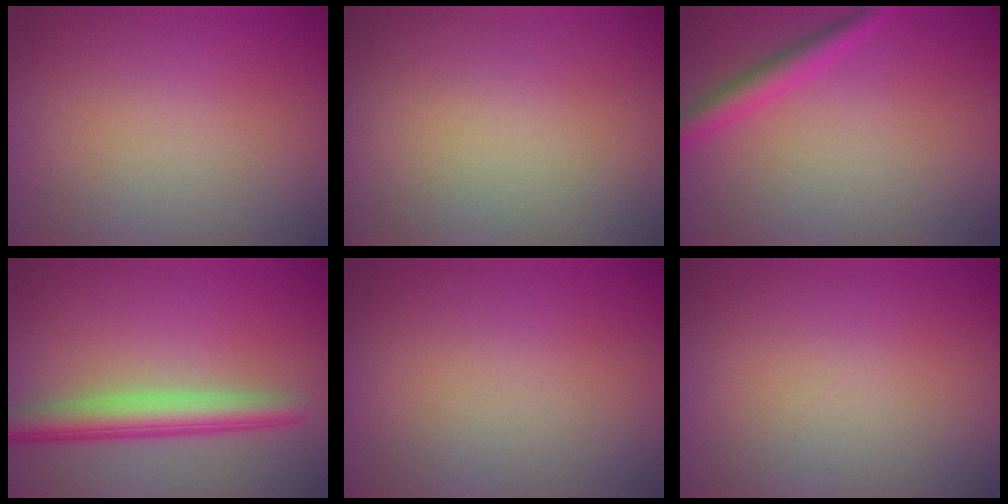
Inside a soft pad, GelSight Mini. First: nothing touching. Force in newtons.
{"total": 0.0}
{"total": 2.4, "press": 2.4, "slide": 0.1}
{"total": 4.5, "press": 4.5, "slide": 0.1}
{"total": 0.0}
{"total": 0.0}